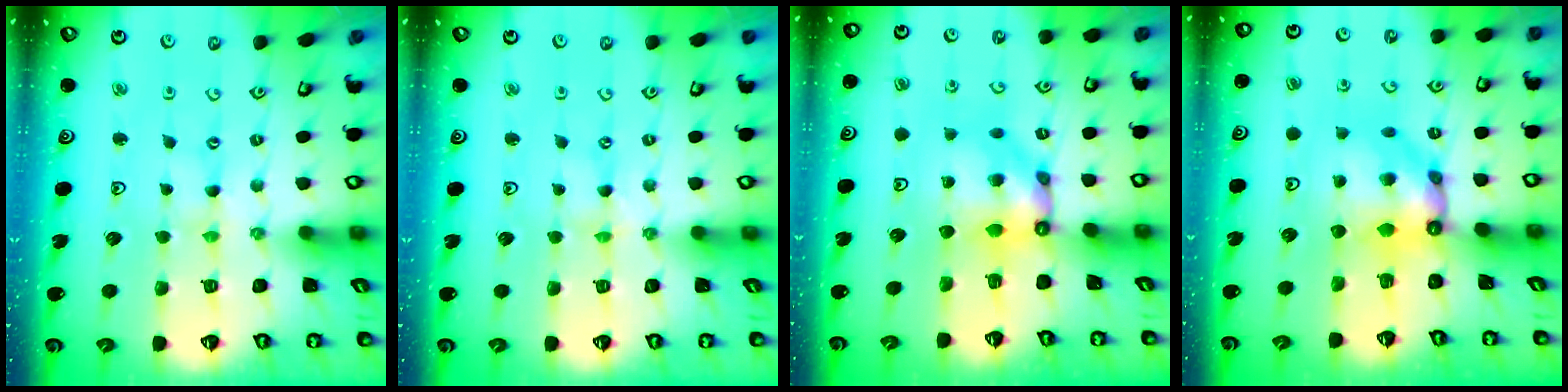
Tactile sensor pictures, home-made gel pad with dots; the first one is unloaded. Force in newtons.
{"total": 0.0}
{"total": 8.5, "press": 8.5, "slide": 0.8}
{"total": 9.7, "press": 9.6, "slide": 0.9}